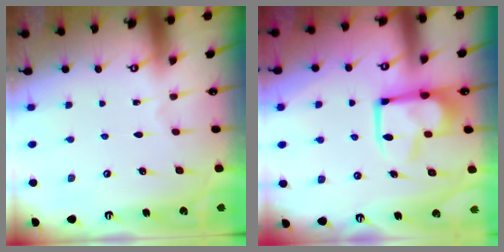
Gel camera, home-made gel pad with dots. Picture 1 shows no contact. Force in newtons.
{"total": 11.3, "press": 11.2, "slide": 1.3}